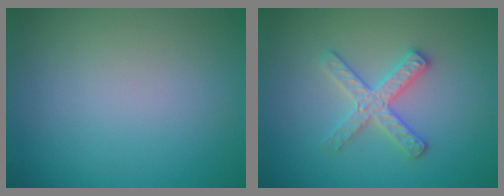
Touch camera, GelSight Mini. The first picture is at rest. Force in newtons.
{"total": 2.8, "press": 2.8, "slide": 0.3}